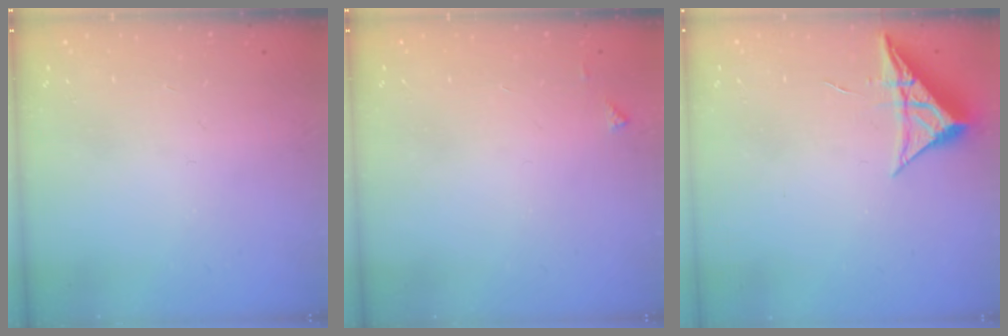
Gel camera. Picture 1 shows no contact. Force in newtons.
{"total": 3.8, "press": 3.7, "slide": 0.6}
{"total": 6.6, "press": 6.6, "slide": 0.2}